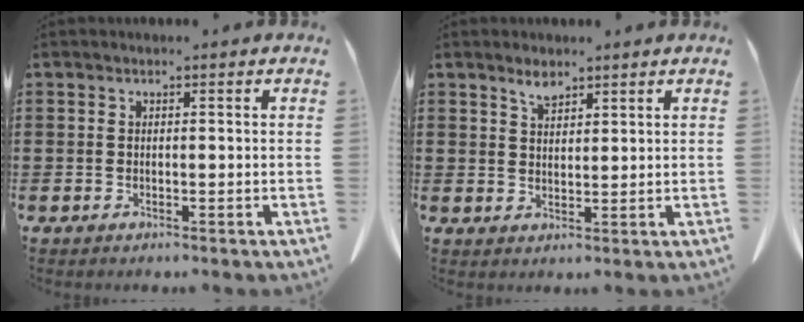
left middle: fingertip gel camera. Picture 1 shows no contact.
{"total": 2.5, "force": [2.1, 0.9, 1.0], "torque": [-0.016, -0.005, 0.039]}